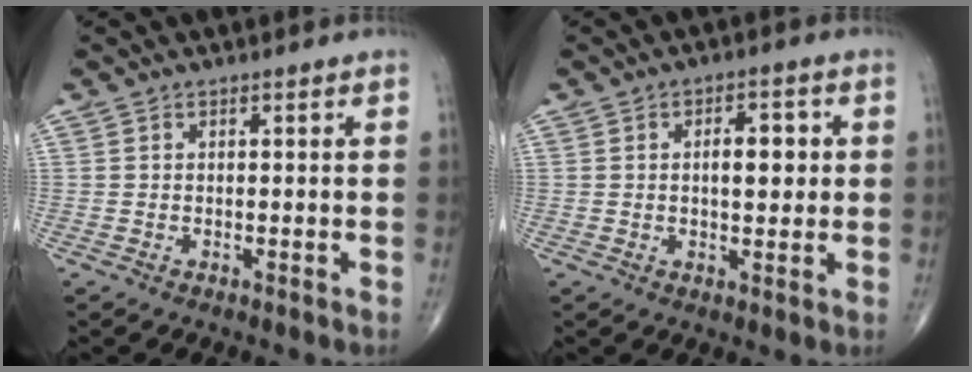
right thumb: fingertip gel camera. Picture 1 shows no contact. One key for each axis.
{"total": 6.0, "fx": 0.8, "fy": 2.9, "fz": 5.2, "tx": -0.061, "ty": 0.002, "tz": 0.010}